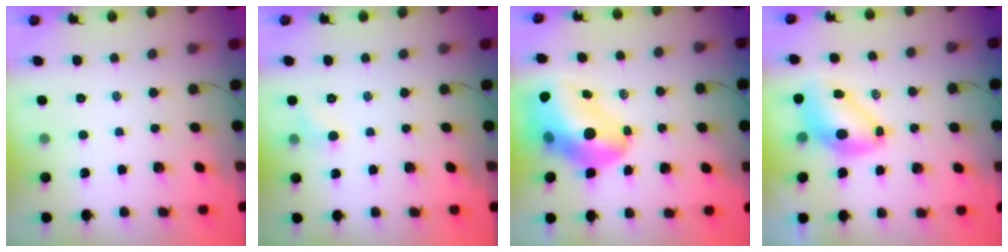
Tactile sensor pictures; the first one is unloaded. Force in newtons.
{"total": 4.7, "press": 4.6, "slide": 1.1}
{"total": 17.8, "press": 17.2, "slide": 4.6}
{"total": 8.7, "press": 8.4, "slide": 2.2}